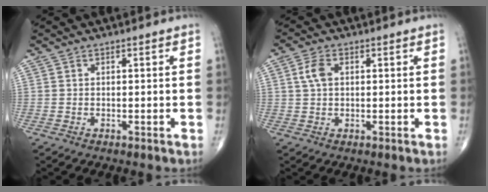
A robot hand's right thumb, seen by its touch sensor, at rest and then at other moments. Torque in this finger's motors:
{"motor_torque": [-0.11, 0.11, 0.01, -0.01, 0.03]}